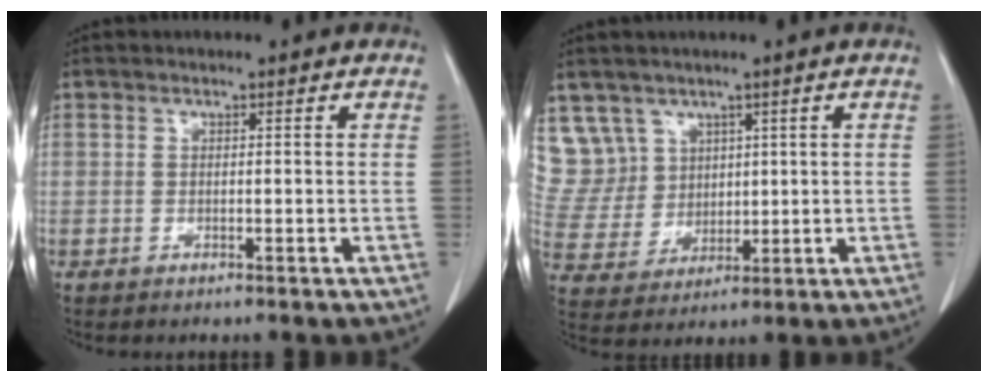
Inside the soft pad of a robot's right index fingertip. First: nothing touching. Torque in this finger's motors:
{"motor_torque": [-0.48, 0.57, -0.16, -0.02]}